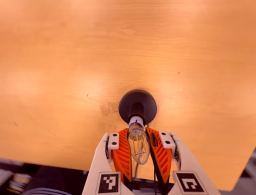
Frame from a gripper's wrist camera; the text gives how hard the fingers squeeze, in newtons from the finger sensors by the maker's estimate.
{"total": 21.0, "left": 20.0, "right": 22.1}